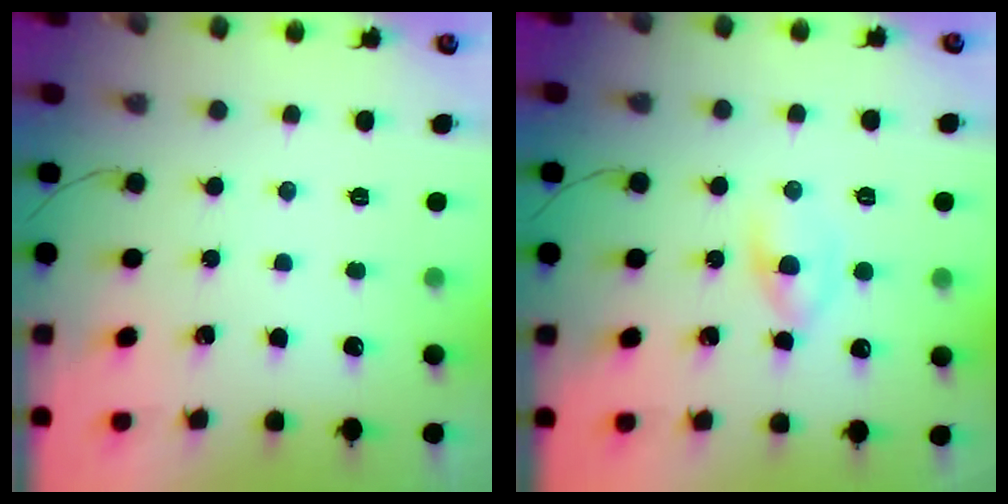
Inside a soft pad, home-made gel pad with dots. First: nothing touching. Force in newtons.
{"total": 2.6, "press": 2.3, "slide": 1.1}